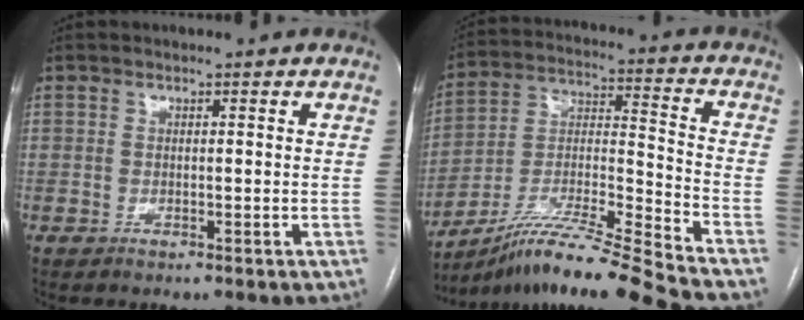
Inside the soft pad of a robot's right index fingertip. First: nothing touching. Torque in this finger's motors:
{"motor_torque": [-0.06, -0.79, 0.08, 0.09]}